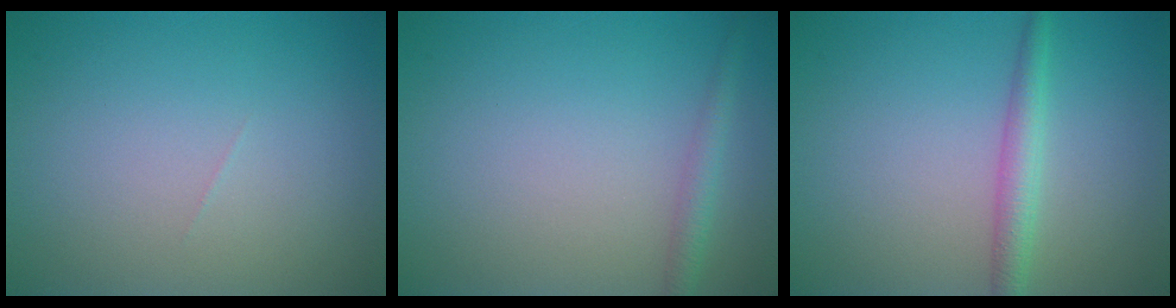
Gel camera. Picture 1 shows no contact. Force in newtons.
{"total": 1.6, "press": 1.6, "slide": 0.1}
{"total": 2.3, "press": 2.3, "slide": 0.0}